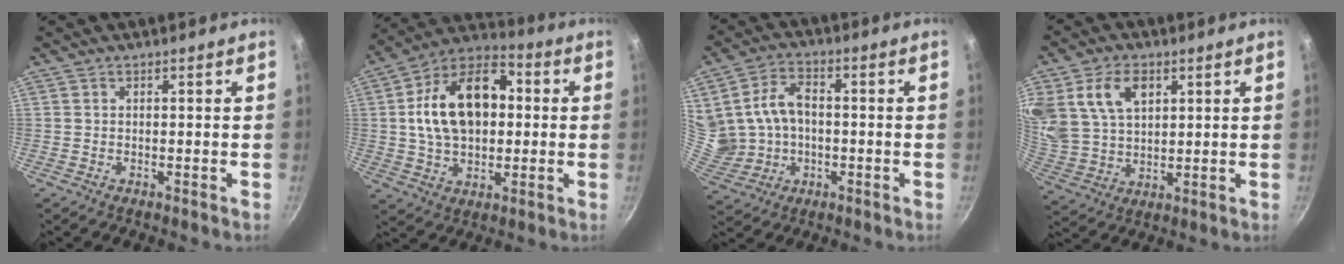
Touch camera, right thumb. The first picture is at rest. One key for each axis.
{"total": 19.4, "fx": 1.9, "fy": 12.8, "fz": 14.4, "tx": -0.214, "ty": 0.028, "tz": 0.019}
{"total": 13.3, "fx": 0.5, "fy": 10.5, "fz": 8.0, "tx": -0.149, "ty": 0.015, "tz": 0.022}
{"total": 13.5, "fx": 5.4, "fy": 9.0, "fz": 8.5, "tx": -0.151, "ty": -0.013, "tz": 0.111}